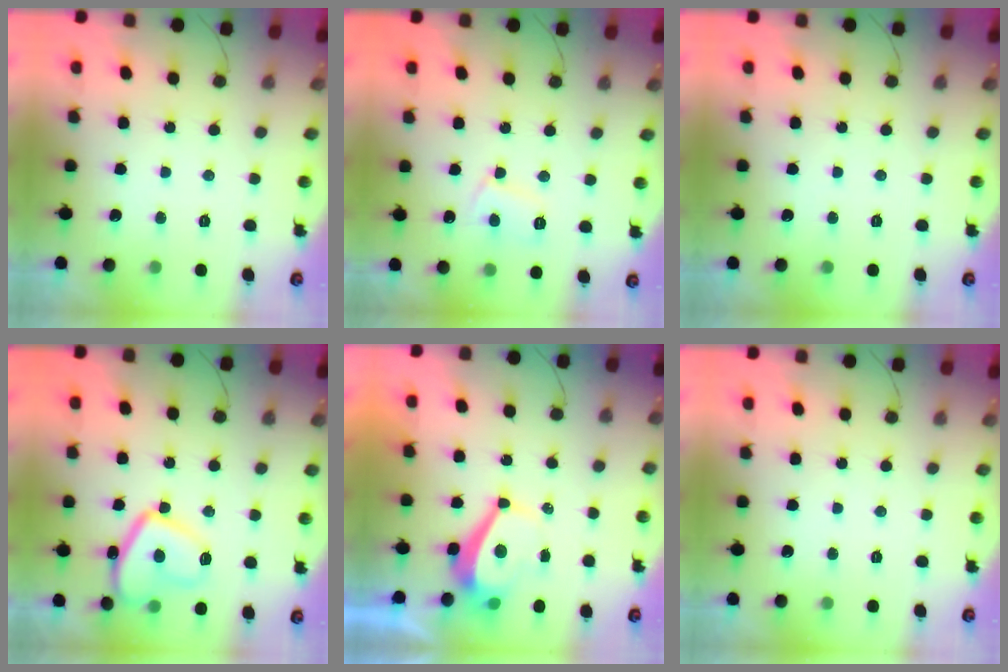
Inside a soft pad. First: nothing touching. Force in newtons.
{"total": 6.6, "press": 6.6, "slide": 0.5}
{"total": 0.0}
{"total": 12.6, "press": 12.6, "slide": 1.2}
{"total": 4.4, "press": 4.4, "slide": 0.2}
{"total": 0.0}